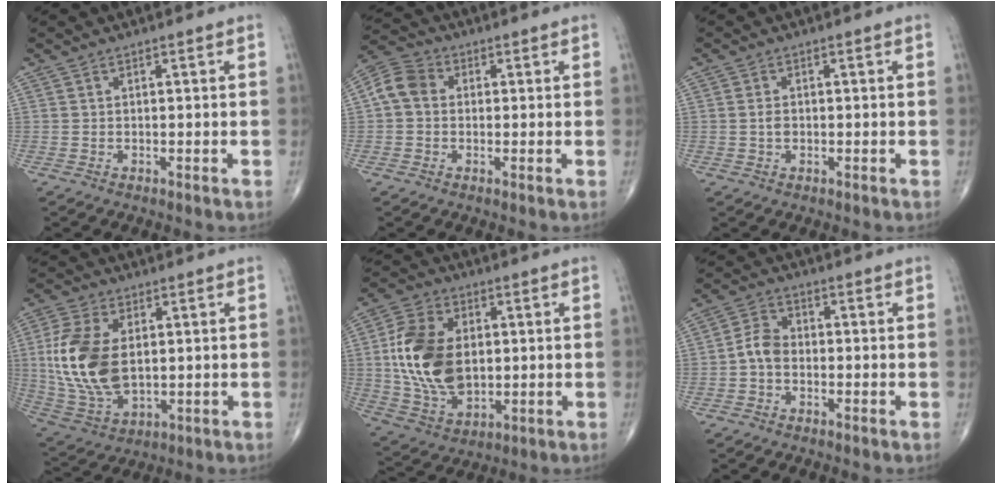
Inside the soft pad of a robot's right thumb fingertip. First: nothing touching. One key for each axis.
{"total": 6.4, "fx": 0.5, "fy": 5.2, "fz": 3.7, "tx": -0.066, "ty": 0.021, "tz": -0.002}
{"total": 1.6, "fx": -0.1, "fy": 1.1, "fz": 1.1, "tx": -0.017, "ty": 0.002, "tz": -0.004}
{"total": 16.4, "fx": 1.5, "fy": 9.5, "fz": 13.2, "tx": -0.275, "ty": -0.012, "tz": 0.039}
{"total": 17.3, "fx": 1.3, "fy": 11.2, "fz": 13.1, "tx": -0.237, "ty": -0.005, "tz": 0.032}
{"total": 4.5, "fx": -1.1, "fy": 3.2, "fz": 2.9, "tx": -0.048, "ty": 0.015, "tz": -0.032}